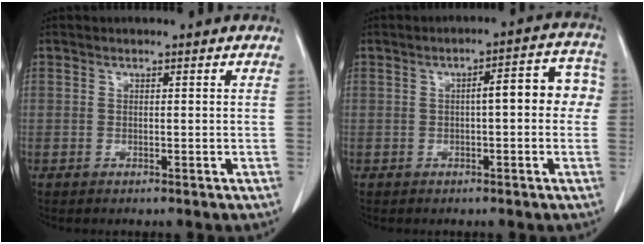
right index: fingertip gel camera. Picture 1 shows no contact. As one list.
[{"total": 7.4, "force": [0.3, 2.1, 7.1], "torque": [-0.084, 0.035, -0.001]}]